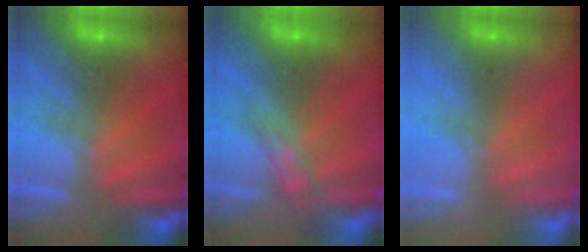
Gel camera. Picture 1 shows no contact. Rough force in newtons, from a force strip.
{"total": 2.7}
{"total": 2.2}